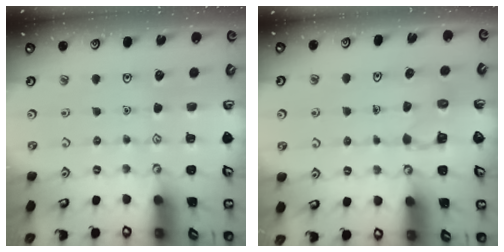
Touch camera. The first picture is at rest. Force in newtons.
{"total": 2.9, "press": 2.9, "slide": 0.3}